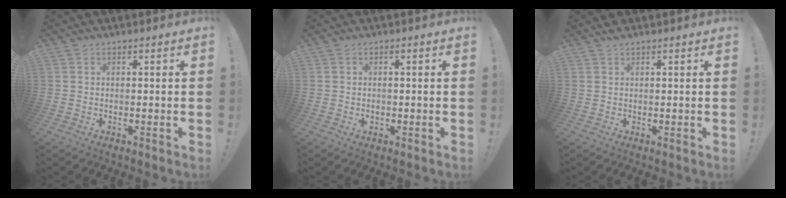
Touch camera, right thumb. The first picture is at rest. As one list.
[{"total": 0.6, "force": [-0.2, 0.6, 0.1], "torque": [0.003, -0.001, -0.006]}, {"total": 0.9, "force": [0.8, 0.1, 0.5], "torque": [-0.008, -0.001, 0.014]}]